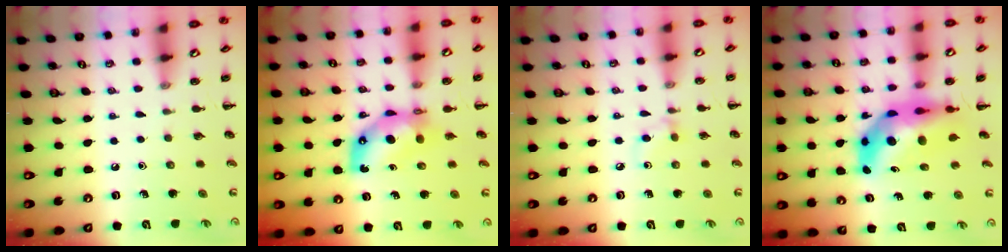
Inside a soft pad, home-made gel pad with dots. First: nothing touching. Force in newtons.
{"total": 8.1, "press": 7.8, "slide": 1.9}
{"total": 5.2, "press": 4.8, "slide": 2.1}
{"total": 11.0, "press": 10.4, "slide": 3.4}